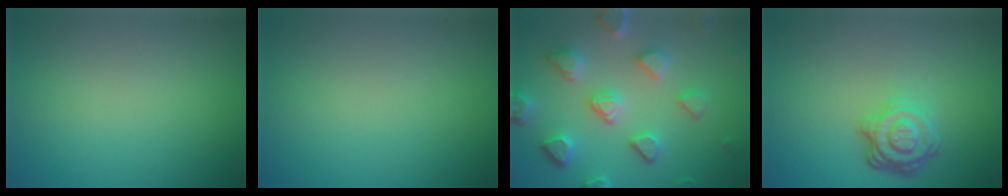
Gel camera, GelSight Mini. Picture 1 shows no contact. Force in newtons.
{"total": 0.0}
{"total": 5.4, "press": 4.9, "slide": 2.3}
{"total": 4.4, "press": 3.3, "slide": 2.9}